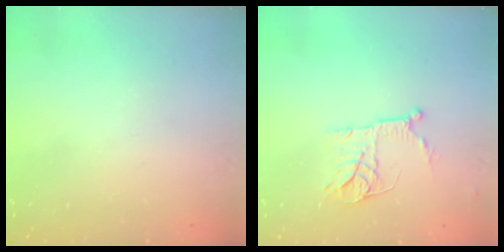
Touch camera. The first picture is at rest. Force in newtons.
{"total": 11.2, "press": 11.1, "slide": 0.7}